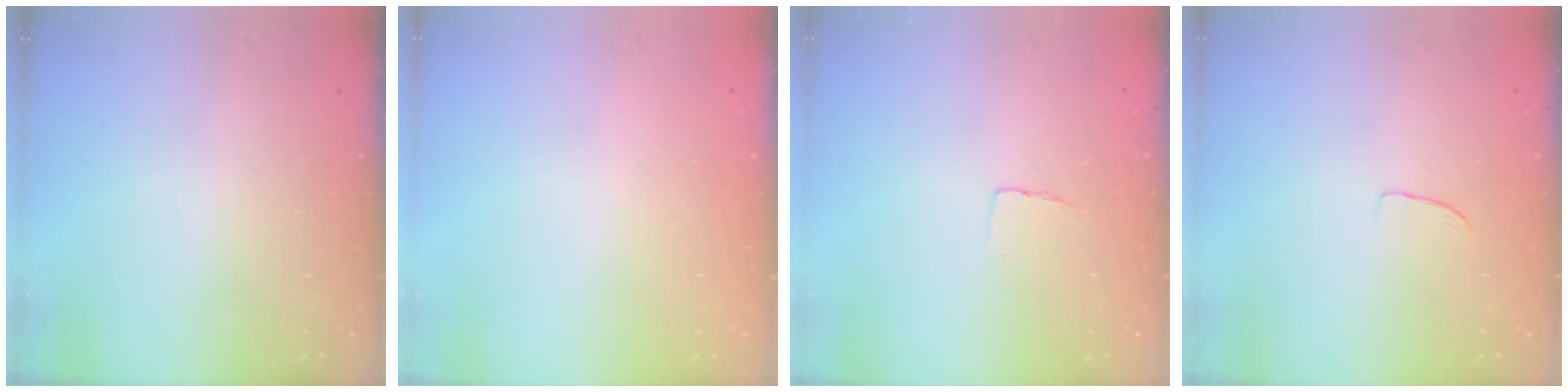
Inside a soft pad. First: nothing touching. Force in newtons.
{"total": 0.0}
{"total": 3.9, "press": 3.9, "slide": 0.3}
{"total": 2.6, "press": 2.6, "slide": 0.2}